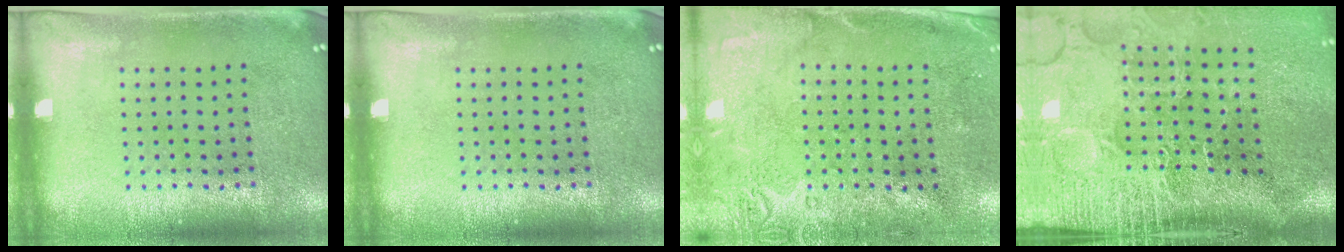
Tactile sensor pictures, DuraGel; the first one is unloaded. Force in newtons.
{"total": 0.0}
{"total": 2.7, "press": 2.2, "slide": 1.7}
{"total": 4.9, "press": 4.0, "slide": 2.9}